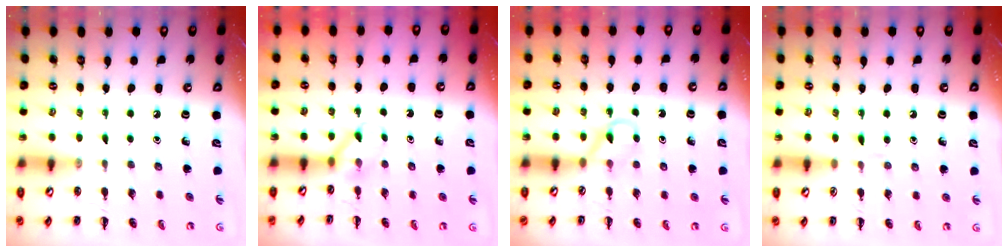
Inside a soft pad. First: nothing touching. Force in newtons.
{"total": 3.5, "press": 3.4, "slide": 1.0}
{"total": 3.0, "press": 2.8, "slide": 1.1}
{"total": 3.2, "press": 2.9, "slide": 1.3}